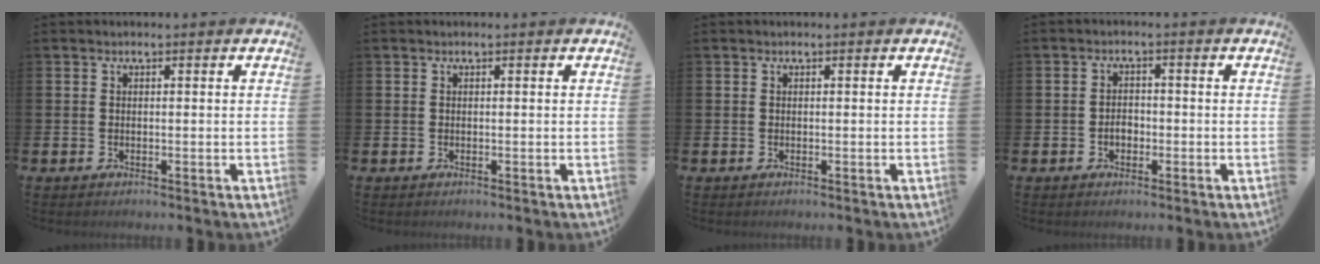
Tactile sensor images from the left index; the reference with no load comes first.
{"total": 0.0}
{"total": 0.0}
{"total": 2.0, "force": [-0.6, 1.5, 1.2], "torque": [-0.013, 0.001, -0.016]}